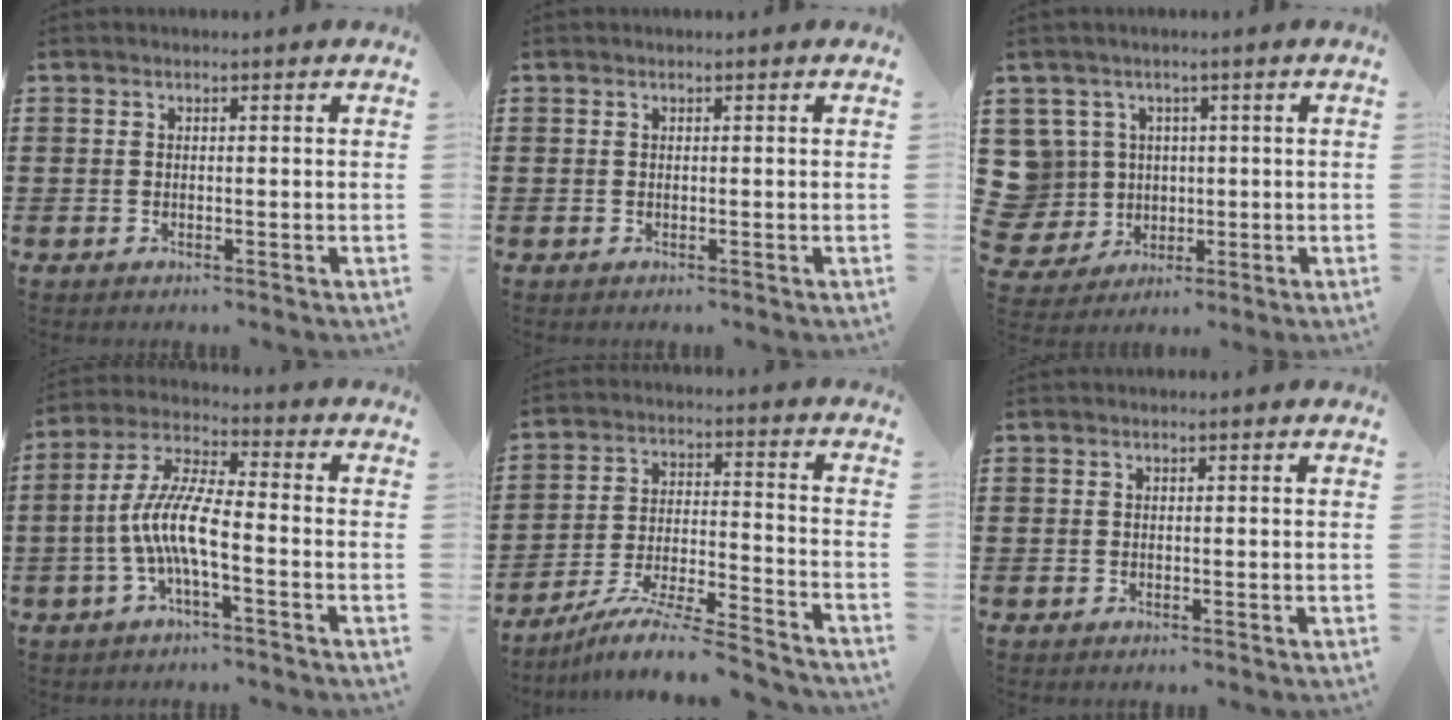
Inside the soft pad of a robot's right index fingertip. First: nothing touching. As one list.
[{"total": 0.0}, {"total": 7.2, "force": [1.3, 7.0, 1.5], "torque": [-0.086, 0.002, 0.030]}, {"total": 8.7, "force": [-2.8, 1.7, 8.1], "torque": [-0.183, -0.014, -0.059]}, {"total": 8.9, "force": [-7.9, 0.2, 4.0], "torque": [-0.077, -0.001, -0.159]}, {"total": 0.0}]